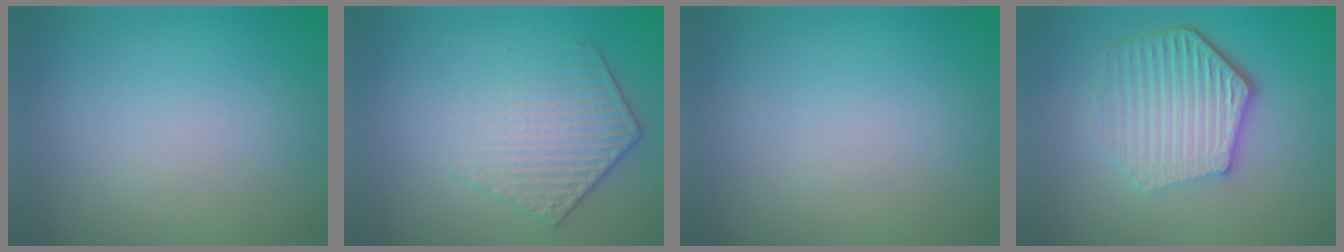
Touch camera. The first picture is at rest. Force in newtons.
{"total": 4.4, "press": 3.0, "slide": 3.1}
{"total": 0.0}
{"total": 6.1, "press": 4.6, "slide": 4.1}